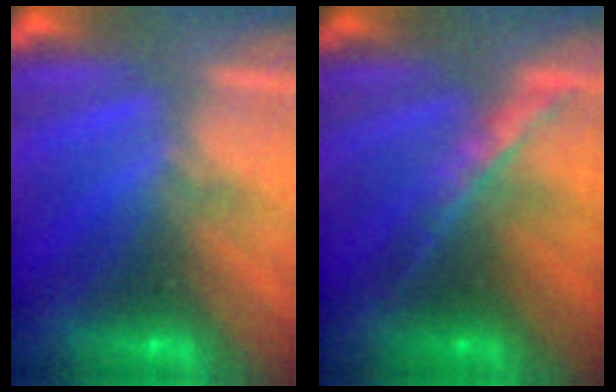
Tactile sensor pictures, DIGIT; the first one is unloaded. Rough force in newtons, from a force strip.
{"total": 1.4}